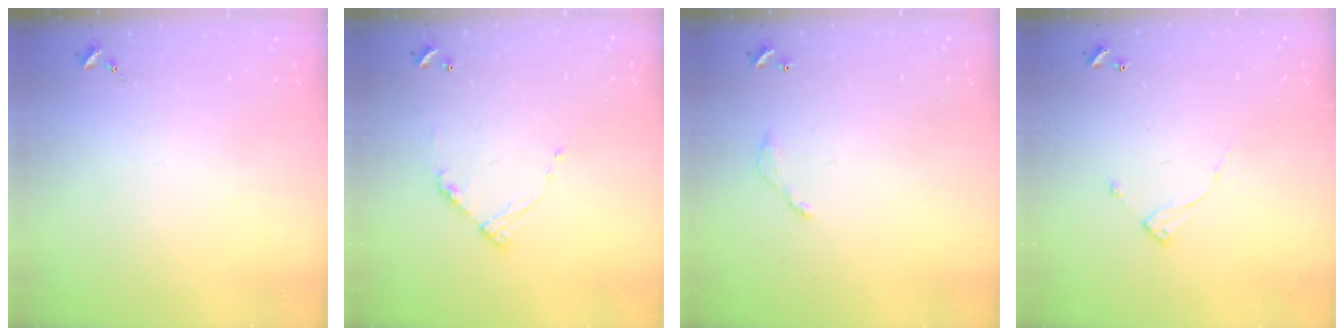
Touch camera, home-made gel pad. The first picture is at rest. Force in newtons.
{"total": 8.8, "press": 8.8, "slide": 0.5}
{"total": 3.8, "press": 3.8, "slide": 0.2}
{"total": 6.6, "press": 6.6, "slide": 0.1}